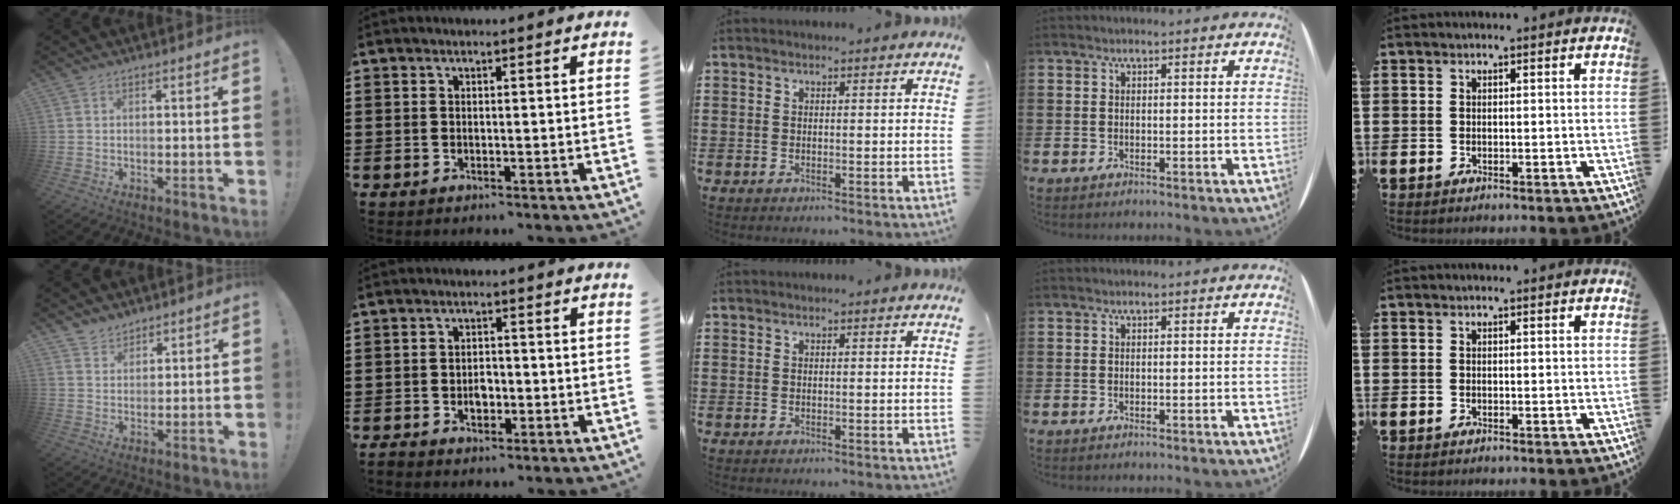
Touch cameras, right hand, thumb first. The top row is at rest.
{"thumb": {"total": 4.2, "force": [3.6, 2.1, 0.2], "torque": [0.006, -0.028, 0.066]}, "index": {"total": 2.3, "force": [-0.7, 1.7, 1.5], "torque": [-0.032, 0.002, -0.014]}}